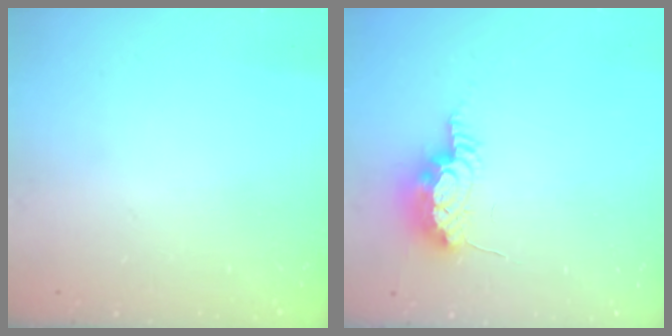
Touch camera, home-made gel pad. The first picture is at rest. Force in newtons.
{"total": 11.1, "press": 9.8, "slide": 5.3}